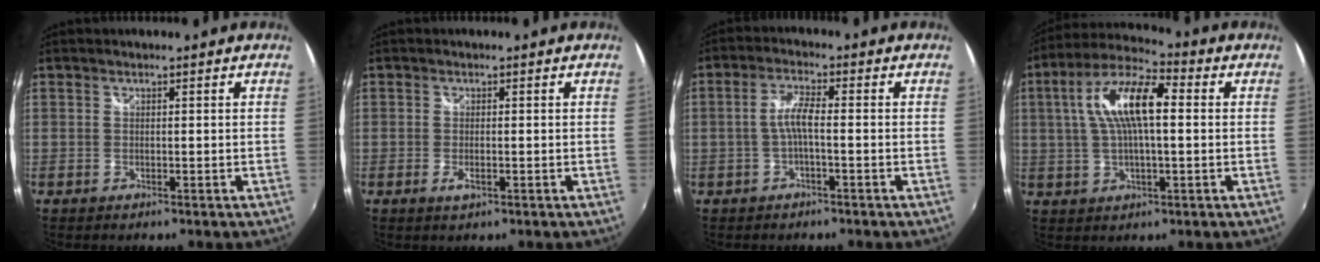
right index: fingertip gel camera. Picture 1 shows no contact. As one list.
[{"total": 1.8, "force": [-0.7, 0.7, 1.5], "torque": [-0.029, -0.006, -0.011]}, {"total": 3.7, "force": [-1.0, 0.4, 3.6], "torque": [-0.077, 0.008, -0.020]}, {"total": 13.1, "force": [2.1, 4.5, 12.2], "torque": [-0.232, 0.023, 0.032]}]